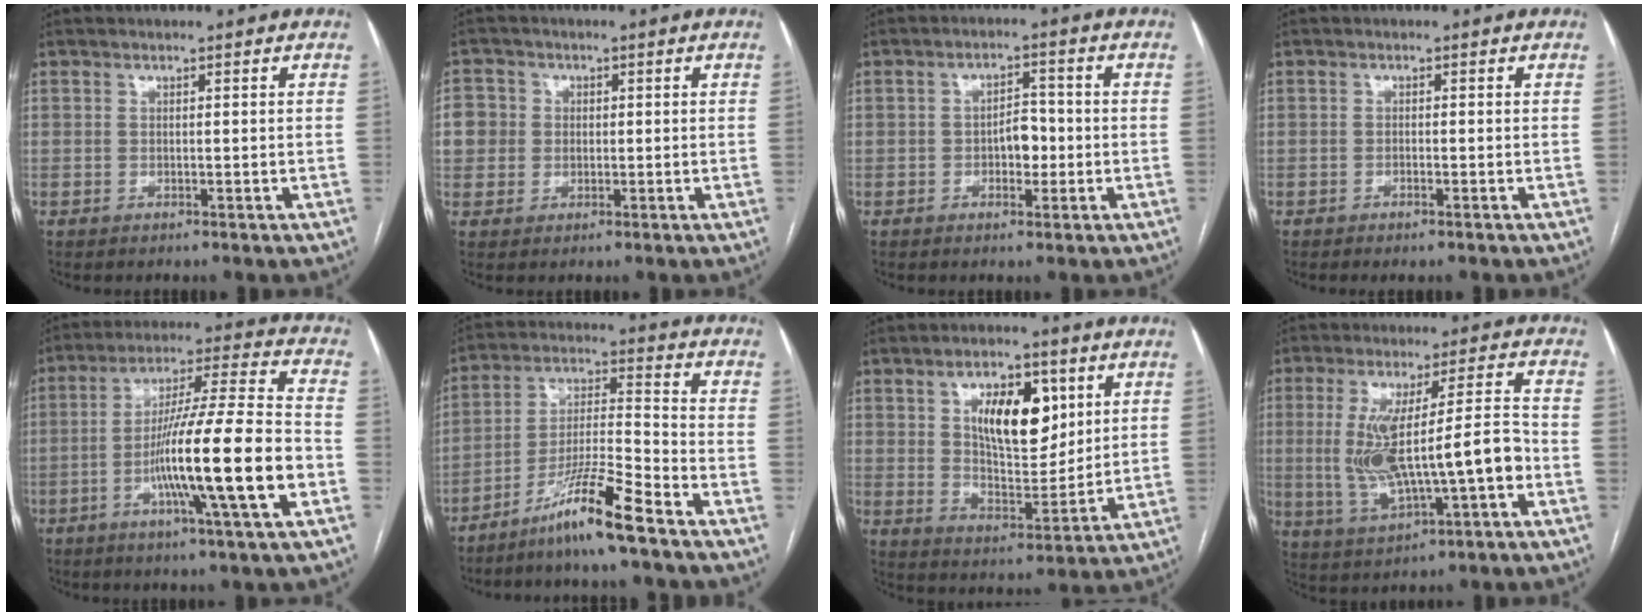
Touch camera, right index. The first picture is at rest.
{"total": 5.2, "force": [0.5, 5.1, 0.9], "torque": [-0.018, 0.017, 0.013]}
{"total": 4.0, "force": [-0.8, 2.2, 3.2], "torque": [-0.046, 0.011, -0.013]}
{"total": 1.2, "force": [-0.8, 0.0, 0.9], "torque": [-0.017, -0.002, -0.013]}
{"total": 18.1, "force": [-5.2, -0.5, 17.3], "torque": [-0.296, -0.005, -0.090]}
{"total": 11.1, "force": [-7.9, -0.6, 7.8], "torque": [-0.150, -0.018, -0.151]}
{"total": 11.9, "force": [4.3, 5.4, 9.7], "torque": [-0.162, 0.007, 0.080]}
{"total": 14.2, "force": [-1.8, 2.5, 13.8], "torque": [-0.260, 0.018, -0.015]}